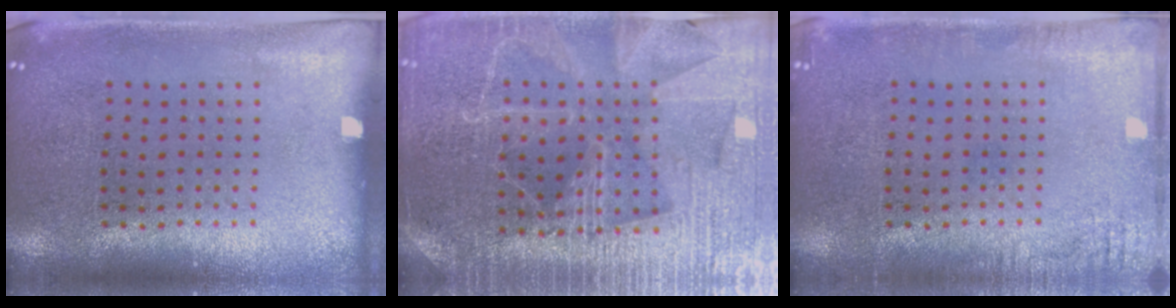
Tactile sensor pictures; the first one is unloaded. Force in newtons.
{"total": 4.2, "press": 3.9, "slide": 1.3}
{"total": 1.7, "press": 1.7, "slide": 0.2}